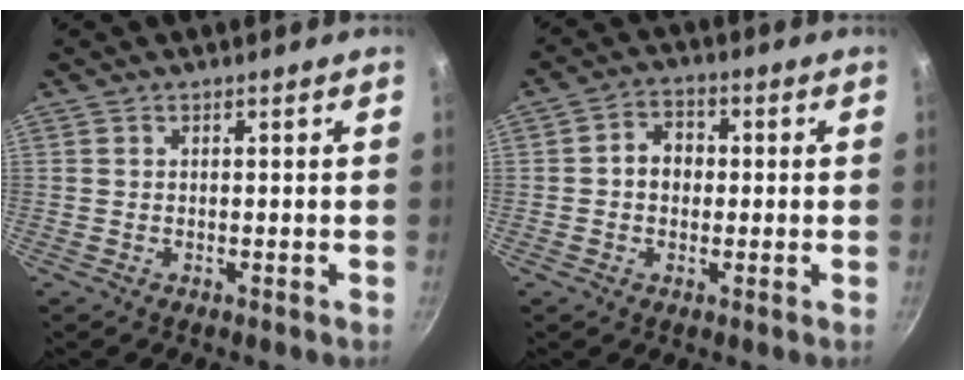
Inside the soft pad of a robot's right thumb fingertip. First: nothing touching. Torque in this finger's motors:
{"motor_torque": [-0.68, 0.41, -0.01, 0.21, 0.06]}